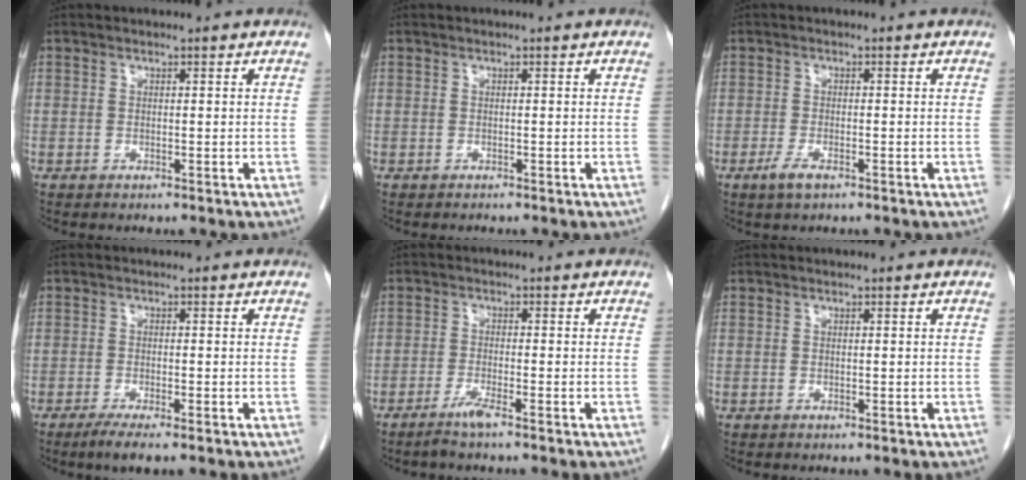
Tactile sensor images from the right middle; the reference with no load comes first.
{"total": 0.0}
{"total": 2.5, "force": [-1.5, 0.7, 1.8], "torque": [-0.043, -0.004, -0.030]}
{"total": 3.2, "force": [-2.2, 0.2, 2.3], "torque": [-0.044, -0.010, -0.039]}
{"total": 2.5, "force": [-1.9, -0.4, 1.6], "torque": [-0.039, -0.005, -0.041]}
{"total": 0.0}